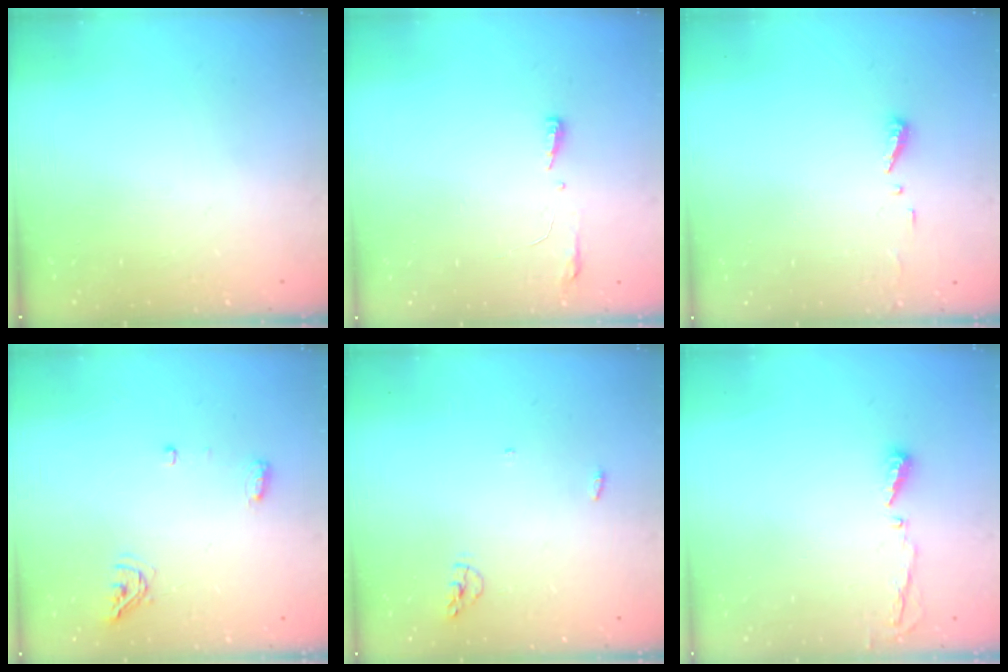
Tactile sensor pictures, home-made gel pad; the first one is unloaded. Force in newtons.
{"total": 3.8, "press": 3.6, "slide": 1.2}
{"total": 3.7, "press": 3.7, "slide": 0.2}
{"total": 5.8, "press": 5.7, "slide": 0.9}
{"total": 4.3, "press": 4.1, "slide": 1.0}
{"total": 3.4, "press": 3.4, "slide": 0.4}